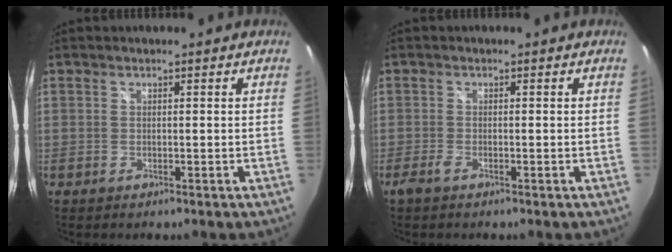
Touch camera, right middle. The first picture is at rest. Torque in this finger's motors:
{"motor_torque": [0.41, -0.53, 0.01, 0.04]}